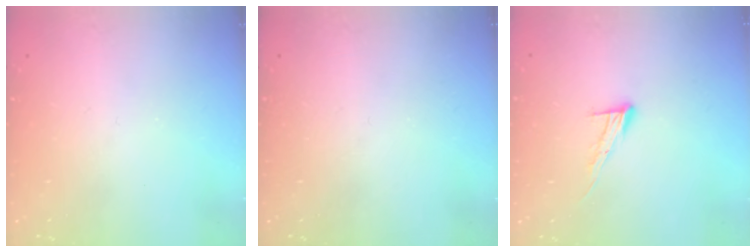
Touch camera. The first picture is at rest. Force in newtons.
{"total": 0.0}
{"total": 8.8, "press": 8.7, "slide": 0.2}